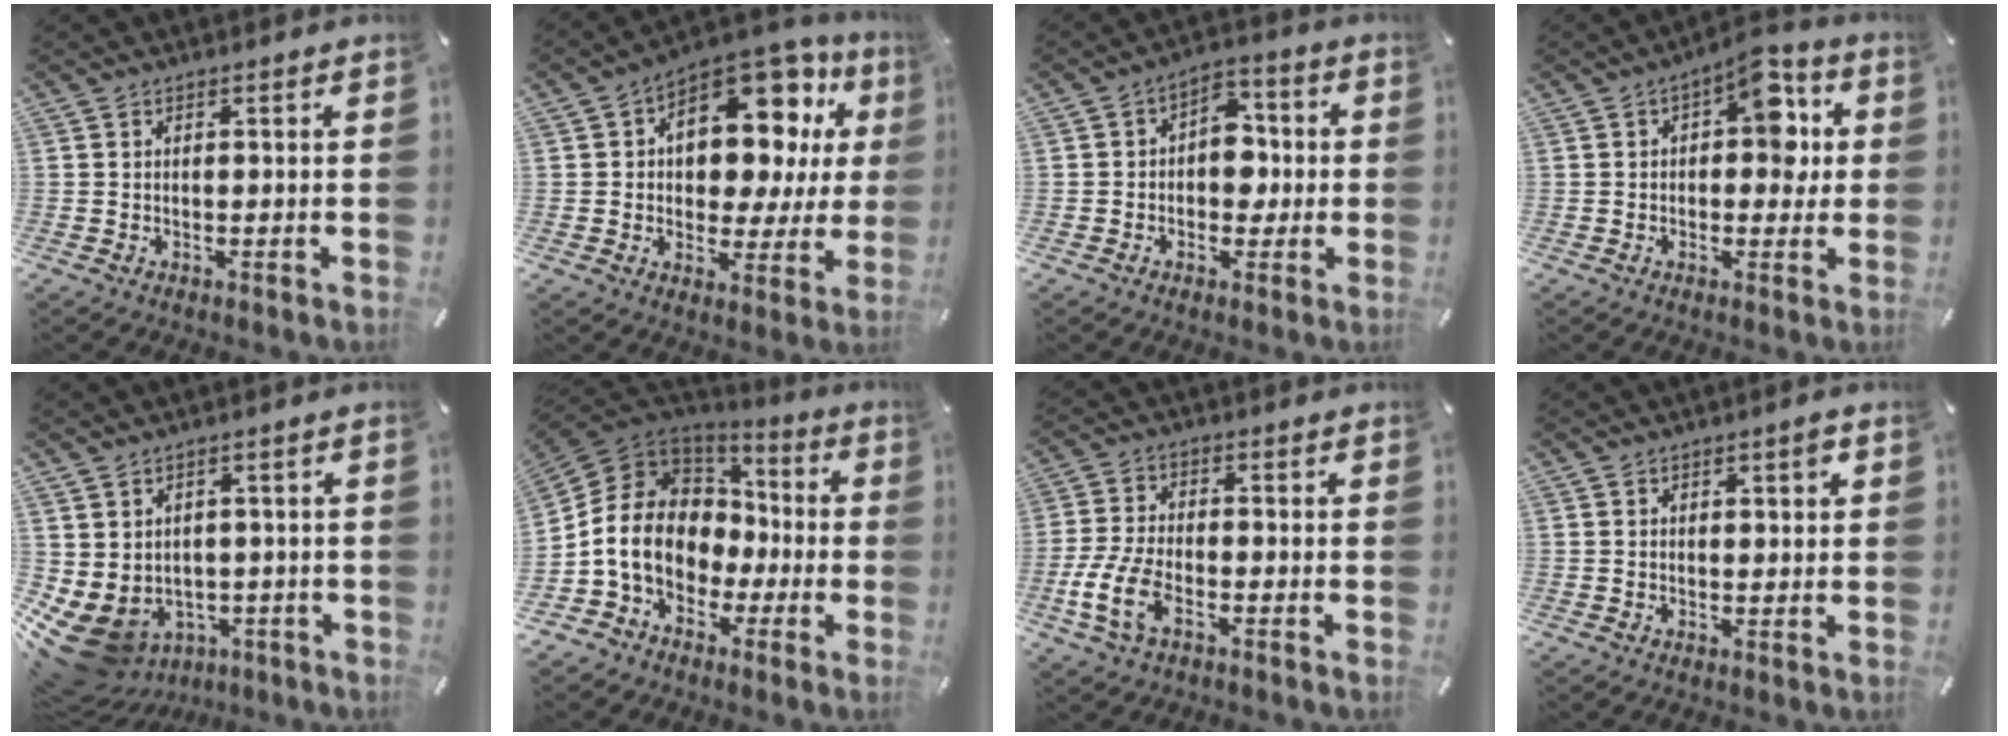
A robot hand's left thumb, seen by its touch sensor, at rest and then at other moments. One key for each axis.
{"total": 17.0, "fx": 7.3, "fy": 10.6, "fz": 11.1, "tx": -0.146, "ty": -0.052, "tz": 0.124}
{"total": 8.3, "fx": -0.6, "fy": 6.3, "fz": 5.4, "tx": -0.062, "ty": 0.011, "tz": -0.015}
{"total": 10.0, "fx": 3.0, "fy": 5.7, "fz": 7.7, "tx": -0.086, "ty": -0.013, "tz": 0.045}
{"total": 7.8, "fx": -2.4, "fy": 6.9, "fz": 2.8, "tx": -0.072, "ty": -0.010, "tz": -0.042}
{"total": 13.1, "fx": -2.5, "fy": 11.5, "fz": 5.9, "tx": -0.152, "ty": 0.010, "tz": -0.042}
{"total": 8.8, "fx": -3.8, "fy": 4.6, "fz": 6.5, "tx": -0.153, "ty": -0.001, "tz": -0.072}
{"total": 1.9, "fx": 0.8, "fy": 0.9, "fz": 1.4, "tx": -0.013, "ty": -0.002, "tz": 0.009}